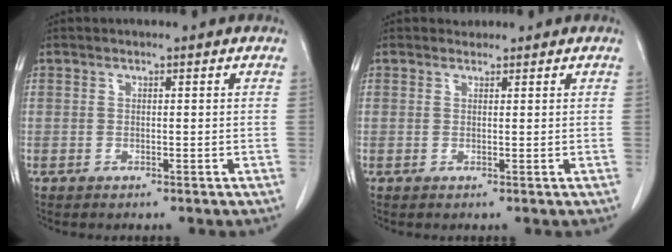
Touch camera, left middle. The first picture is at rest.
{"total": 0.8, "force": [0.7, 0.3, -0.2], "torque": [-0.003, 0.002, 0.010]}